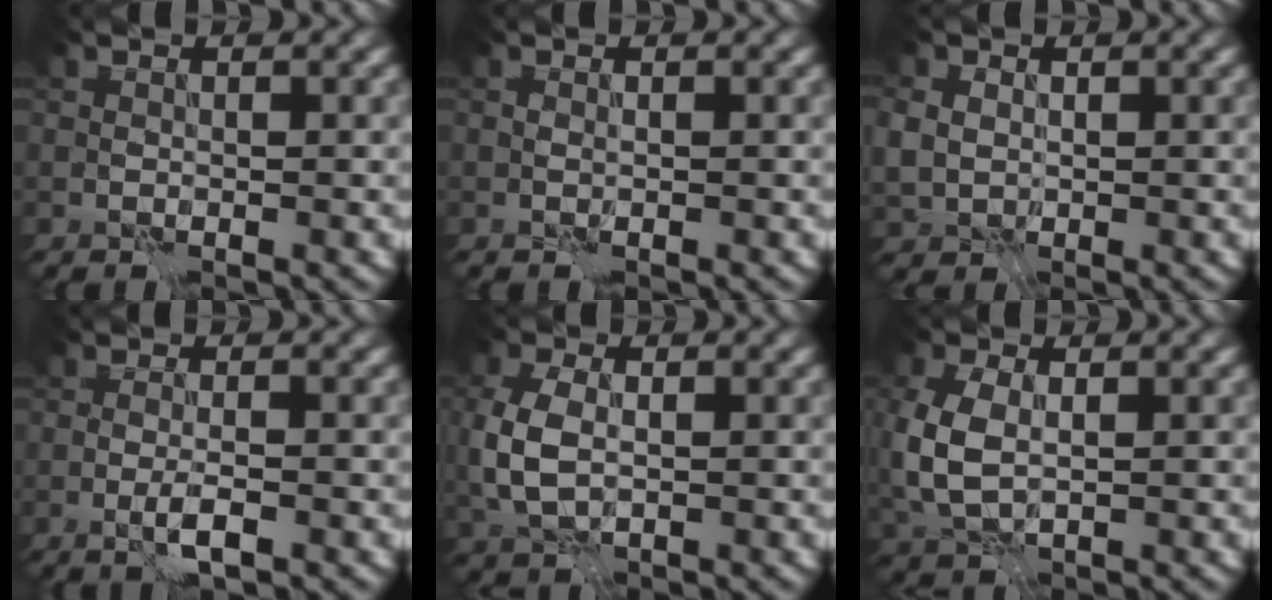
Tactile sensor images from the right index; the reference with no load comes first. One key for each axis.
{"total": 0.0}
{"total": 2.3, "fx": 0.5, "fy": 2.1, "fz": 0.9, "tx": -0.027, "ty": -0.001, "tz": 0.010}
{"total": 1.7, "fx": -0.8, "fy": 0.1, "fz": 1.5, "tx": -0.028, "ty": 0.001, "tz": -0.016}
{"total": 4.3, "fx": 0.1, "fy": 3.0, "fz": 3.1, "tx": -0.088, "ty": -0.004, "tz": 0.003}
{"total": 5.0, "fx": 0.3, "fy": 3.3, "fz": 3.7, "tx": -0.104, "ty": -0.005, "tz": 0.008}